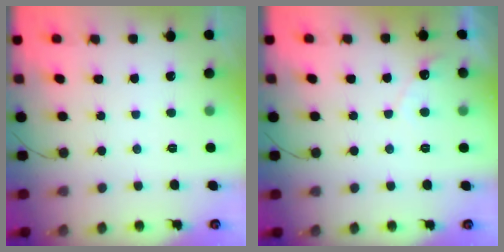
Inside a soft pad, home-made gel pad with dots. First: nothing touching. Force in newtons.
{"total": 4.6, "press": 4.6, "slide": 0.3}